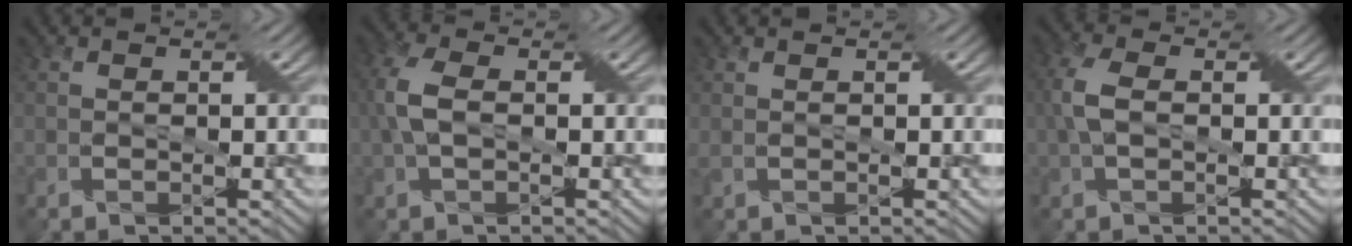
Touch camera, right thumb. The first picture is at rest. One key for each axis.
{"total": 4.7, "fx": 0.2, "fy": 2.6, "fz": 3.9, "tx": -0.105, "ty": 0.013, "tz": -0.001}
{"total": 0.8, "fx": 0.4, "fy": 0.3, "fz": 0.6, "tx": -0.018, "ty": 0.005, "tz": 0.009}
{"total": 4.1, "fx": 0.2, "fy": 2.3, "fz": 3.4, "tx": -0.090, "ty": 0.013, "tz": -0.001}